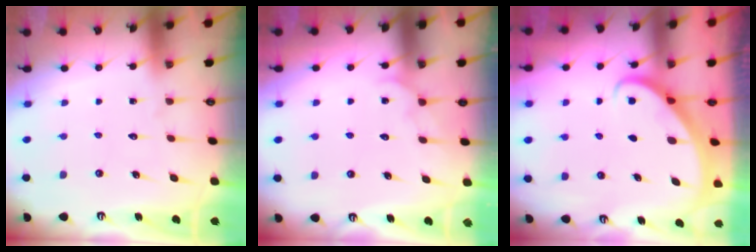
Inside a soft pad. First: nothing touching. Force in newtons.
{"total": 3.0, "press": 3.0, "slide": 0.3}
{"total": 2.7, "press": 2.7, "slide": 0.2}